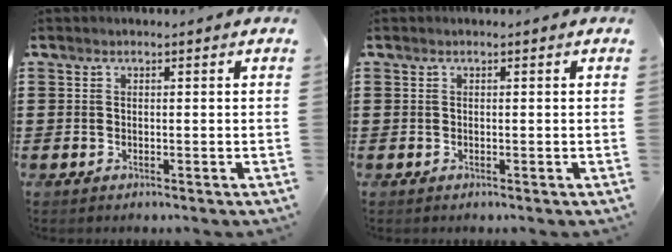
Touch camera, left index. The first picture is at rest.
{"total": 0.0}